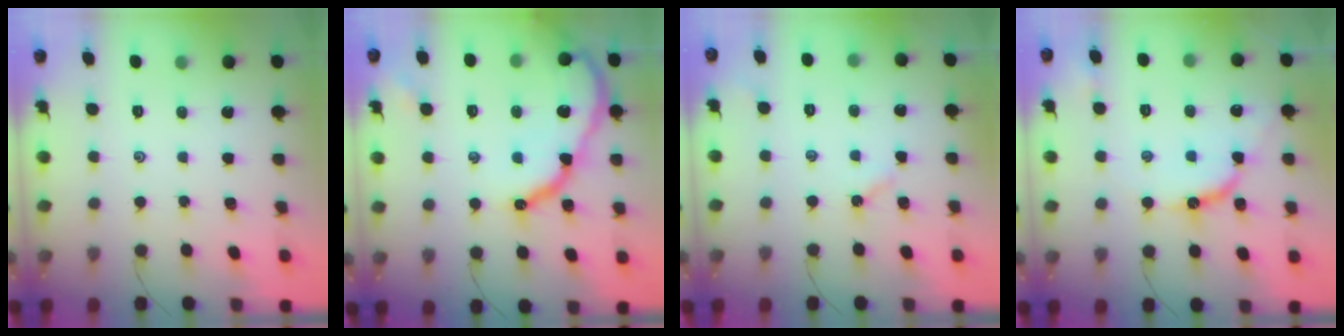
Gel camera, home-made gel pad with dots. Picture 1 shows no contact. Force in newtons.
{"total": 16.1, "press": 16.1, "slide": 1.2}
{"total": 2.6, "press": 2.5, "slide": 0.3}
{"total": 10.3, "press": 10.2, "slide": 1.0}